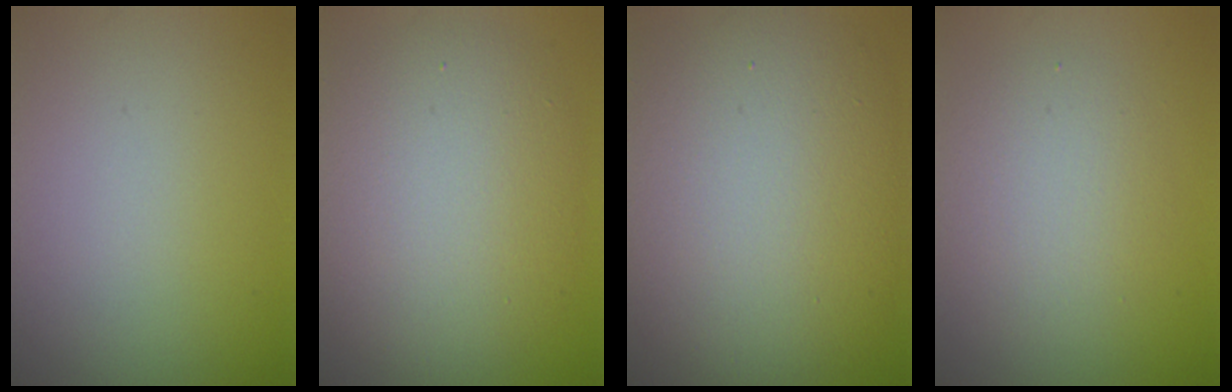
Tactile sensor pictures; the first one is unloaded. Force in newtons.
{"total": 8.6, "press": 8.6, "slide": 0.5}
{"total": 13.2, "press": 13.2, "slide": 0.9}
{"total": 3.7, "press": 3.7, "slide": 0.2}